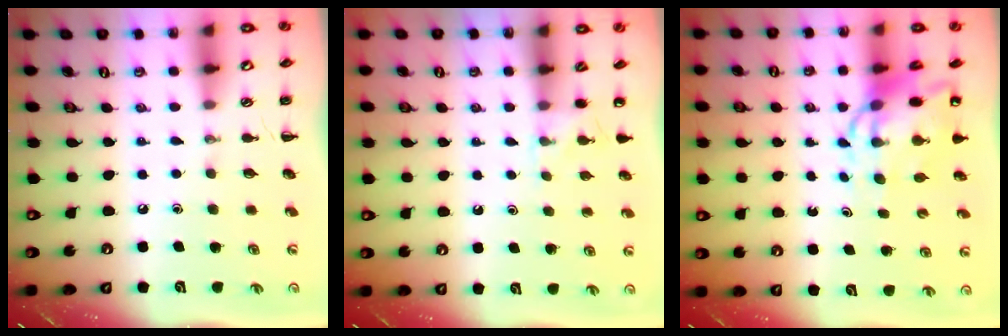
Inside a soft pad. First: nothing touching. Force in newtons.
{"total": 4.0, "press": 3.7, "slide": 1.3}
{"total": 10.0, "press": 9.6, "slide": 2.6}